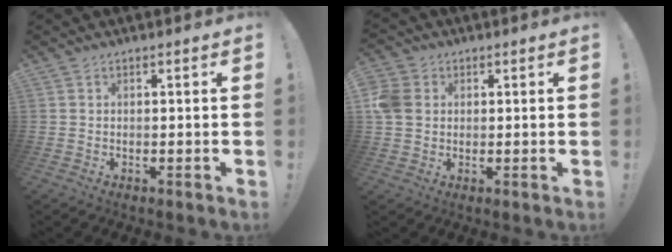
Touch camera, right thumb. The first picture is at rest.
{"total": 7.5, "force": [1.0, 6.4, 3.8], "torque": [-0.086, 0.011, 0.023]}